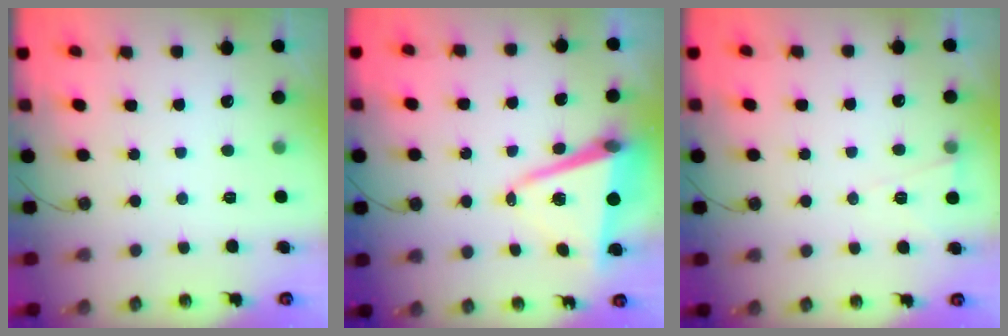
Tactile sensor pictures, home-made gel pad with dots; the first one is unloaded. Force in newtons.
{"total": 10.9, "press": 10.3, "slide": 3.3}
{"total": 5.3, "press": 3.1, "slide": 4.3}